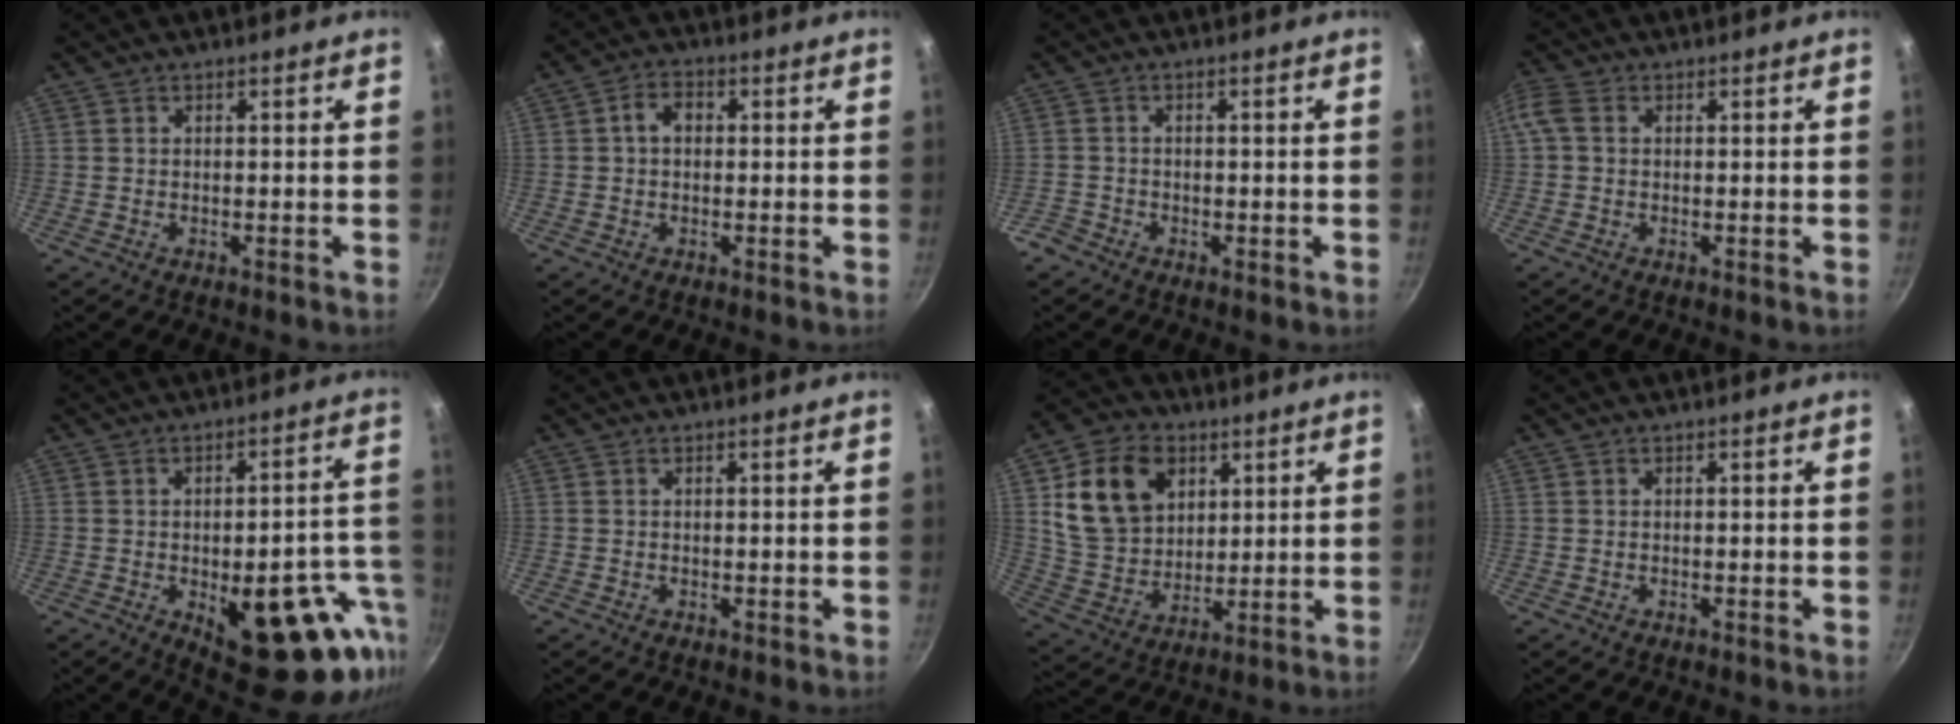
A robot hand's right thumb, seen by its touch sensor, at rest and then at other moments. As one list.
[{"total": 4.0, "force": [0.4, 3.0, 2.7], "torque": [-0.033, 0.010, 0.000]}, {"total": 2.2, "force": [-1.6, 1.5, 0.3], "torque": [-0.002, 0.013, -0.030]}, {"total": 3.4, "force": [0.6, 2.5, 2.3], "torque": [-0.052, 0.011, 0.004]}, {"total": 21.2, "force": [-6.9, 9.4, 17.7], "torque": [-0.162, 0.017, -0.077]}, {"total": 0.0}, {"total": 16.8, "force": [5.7, 12.6, 9.6], "torque": [-0.153, -0.011, 0.110]}, {"total": 0.0}]